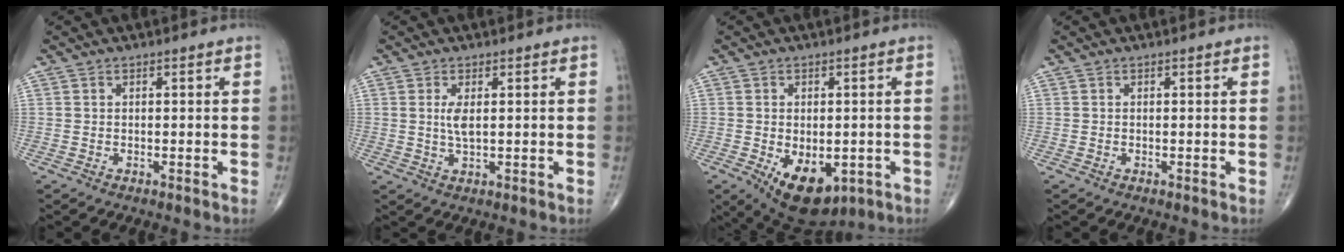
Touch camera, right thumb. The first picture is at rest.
{"total": 2.9, "force": [0.6, 1.0, 2.7], "torque": [-0.058, -0.005, 0.016]}
{"total": 11.7, "force": [-4.2, 6.7, 8.6], "torque": [-0.117, -0.006, -0.045]}
{"total": 0.0}